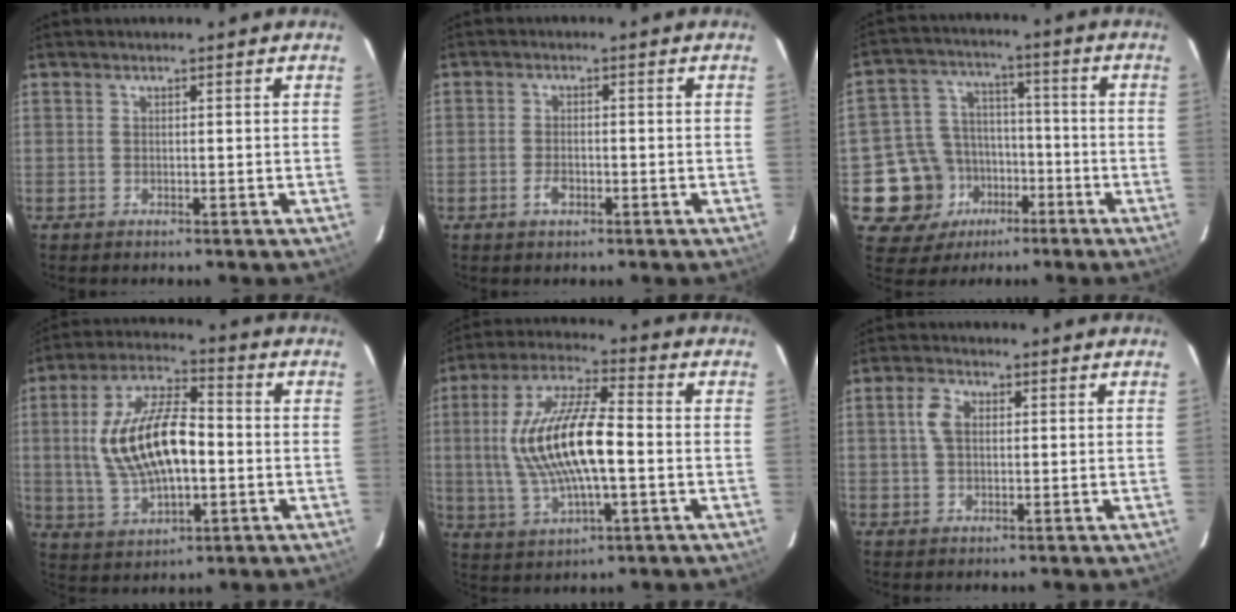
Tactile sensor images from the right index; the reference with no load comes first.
{"total": 2.7, "force": [-1.3, 1.5, 1.9], "torque": [-0.039, 0.000, -0.024]}
{"total": 13.1, "force": [-5.9, 11.2, 3.6], "torque": [-0.102, 0.035, -0.080]}
{"total": 16.4, "force": [-0.5, 7.5, 14.6], "torque": [-0.288, 0.012, 0.000]}
{"total": 16.4, "force": [-0.7, 5.3, 15.5], "torque": [-0.308, 0.008, -0.011]}
{"total": 3.8, "force": [0.6, 2.5, 2.8], "torque": [-0.057, 0.011, 0.012]}